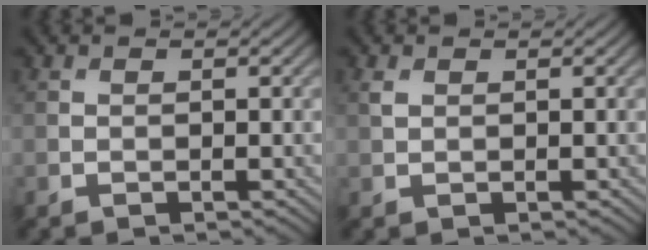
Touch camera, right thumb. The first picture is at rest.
{"total": 0.9, "force": [0.4, 0.5, 0.5], "torque": [-0.016, 0.000, 0.010]}